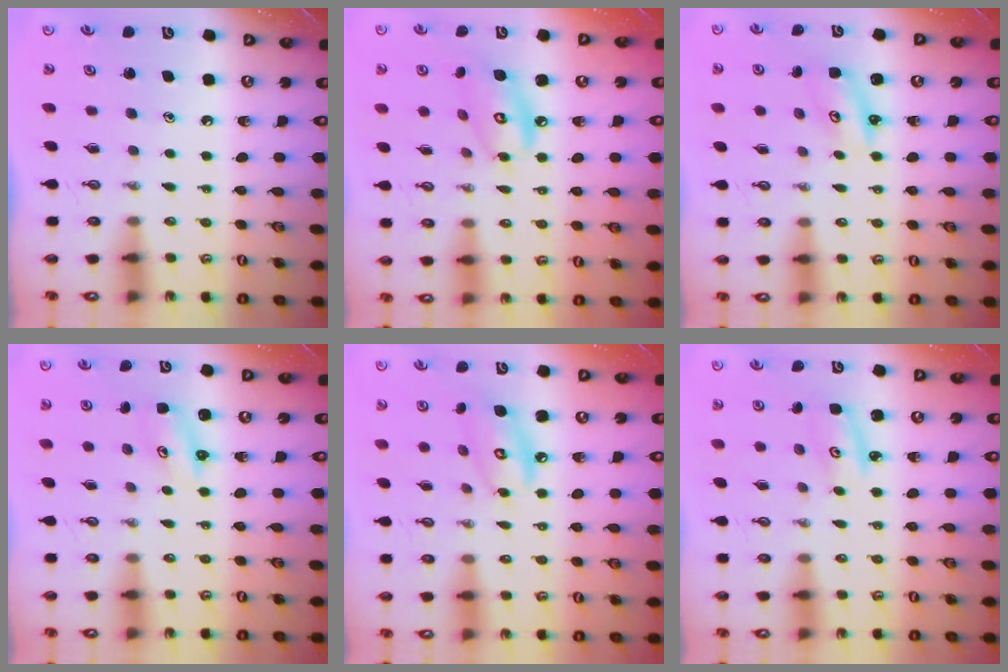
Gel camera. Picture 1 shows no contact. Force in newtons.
{"total": 9.7, "press": 9.7, "slide": 0.7}
{"total": 3.0, "press": 3.0, "slide": 0.2}
{"total": 2.7, "press": 2.7, "slide": 0.3}
{"total": 8.7, "press": 8.7, "slide": 0.7}
{"total": 2.8, "press": 2.8, "slide": 0.3}